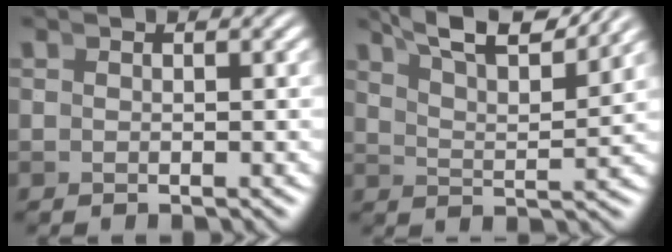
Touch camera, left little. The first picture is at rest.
{"total": 7.1, "force": [6.0, 1.1, 3.7], "torque": [-0.063, 0.007, 0.095]}